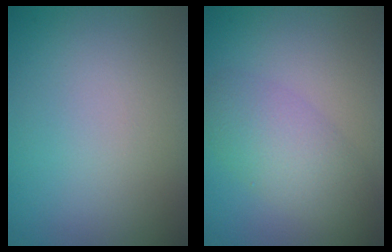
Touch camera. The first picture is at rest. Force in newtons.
{"total": 3.9, "press": 3.9, "slide": 0.2}